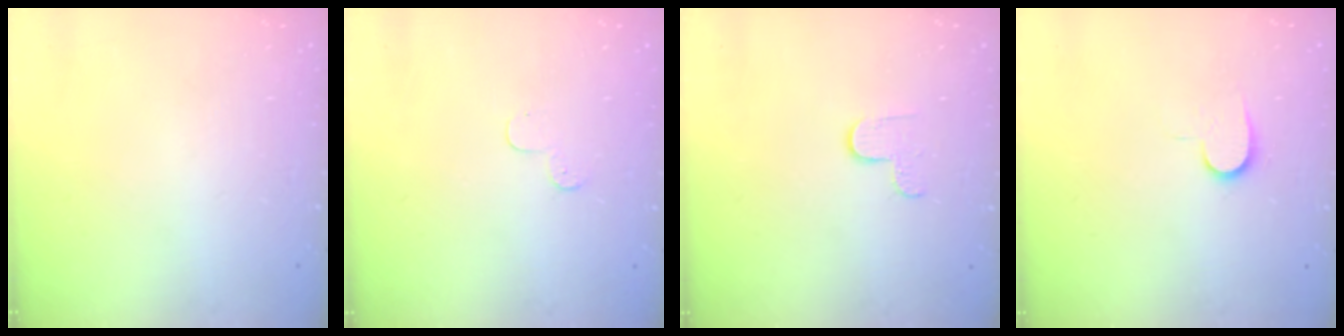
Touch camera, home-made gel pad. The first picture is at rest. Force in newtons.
{"total": 3.5, "press": 3.5, "slide": 0.4}
{"total": 2.9, "press": 2.9, "slide": 0.3}
{"total": 6.4, "press": 6.3, "slide": 0.7}